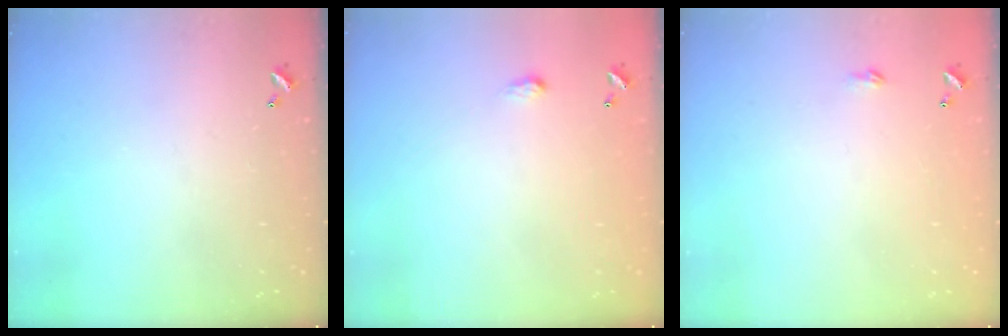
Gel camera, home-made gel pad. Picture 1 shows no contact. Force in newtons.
{"total": 1.3, "press": 1.3, "slide": 0.2}
{"total": 2.2, "press": 2.2, "slide": 0.4}